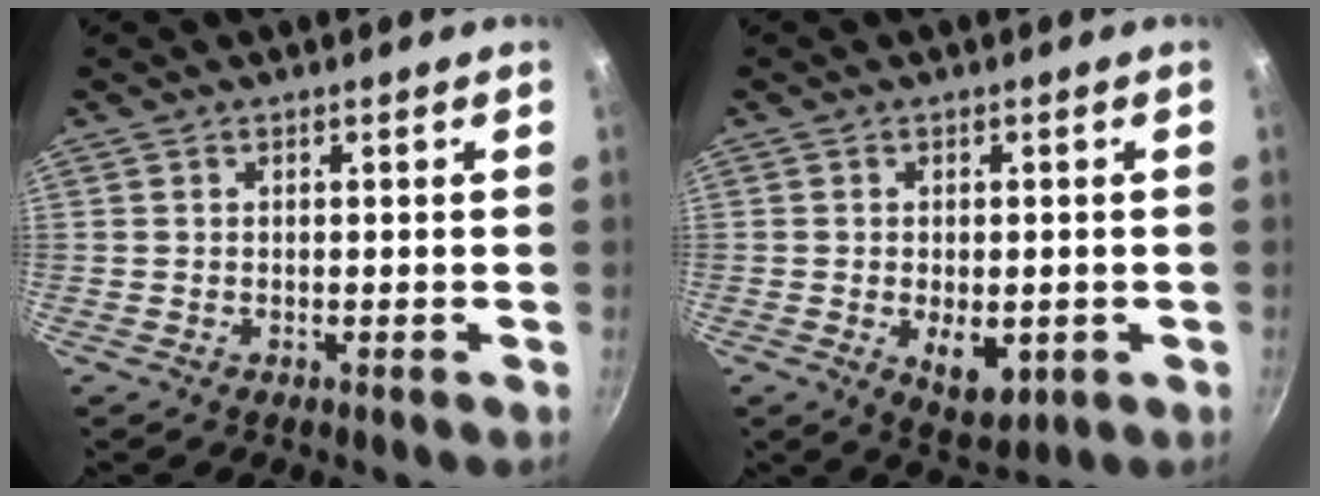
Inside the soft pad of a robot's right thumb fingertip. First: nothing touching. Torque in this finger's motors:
{"motor_torque": [-0.52, 0.66, -0.25, 0.22, 0.03]}